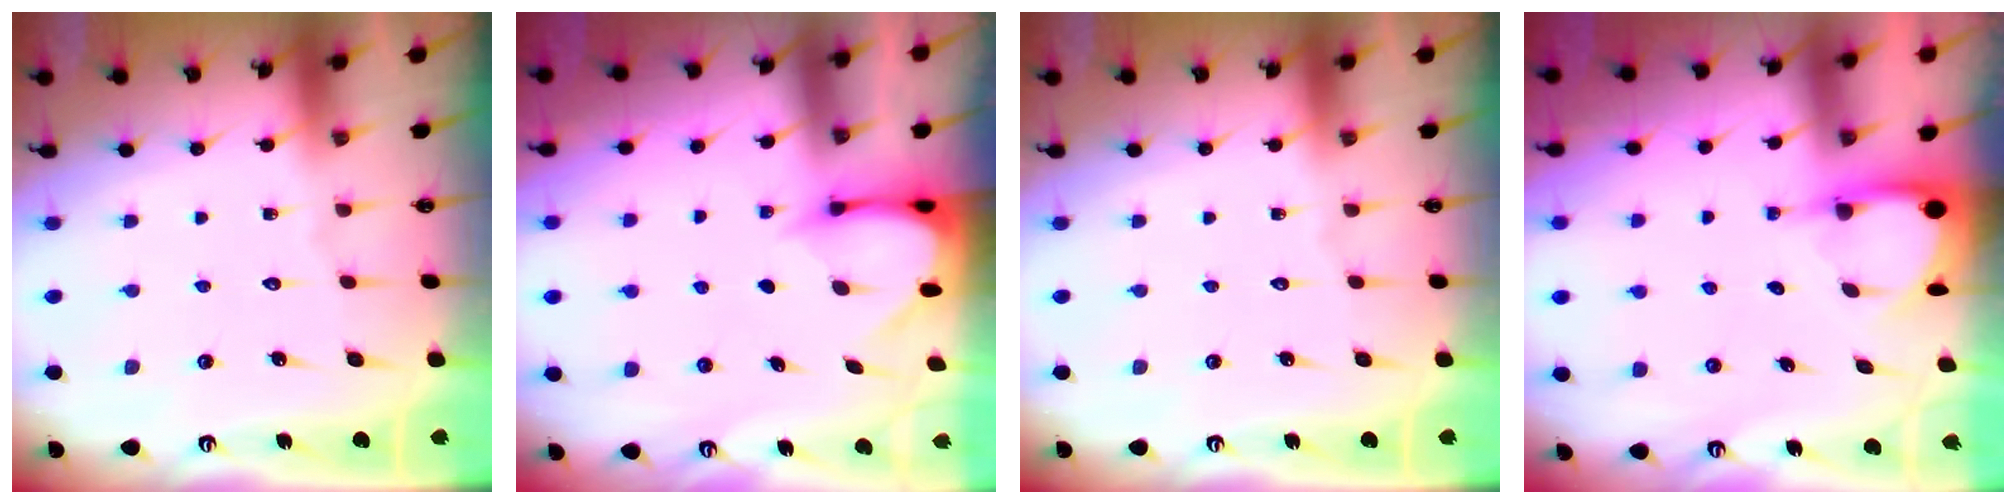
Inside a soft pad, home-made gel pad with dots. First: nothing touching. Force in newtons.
{"total": 3.4, "press": 3.4, "slide": 0.3}
{"total": 0.0}
{"total": 3.5, "press": 3.4, "slide": 0.2}